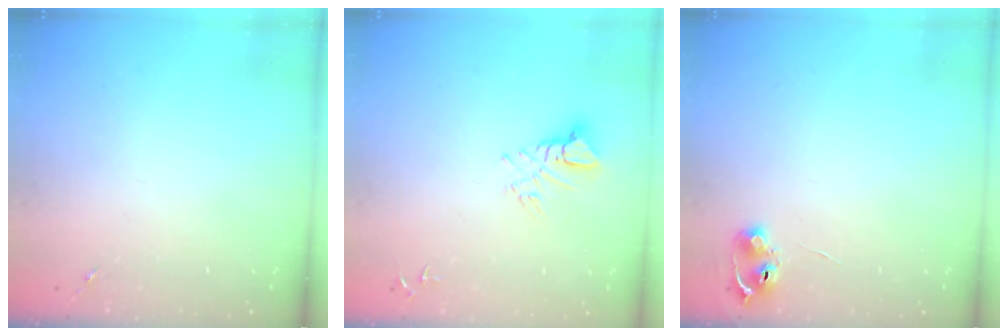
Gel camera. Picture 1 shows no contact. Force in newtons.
{"total": 6.0, "press": 6.0, "slide": 0.2}
{"total": 6.3, "press": 6.3, "slide": 0.8}